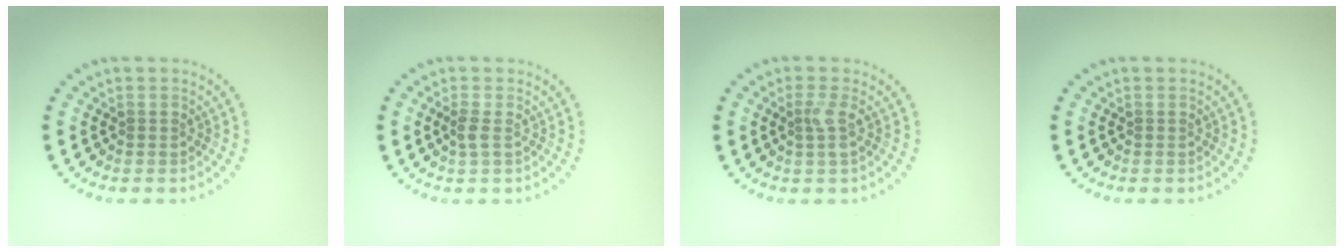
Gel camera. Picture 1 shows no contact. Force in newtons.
{"total": 1.1, "press": 1.0, "slide": 0.5}
{"total": 1.5, "press": 1.2, "slide": 1.0}
{"total": 0.0}